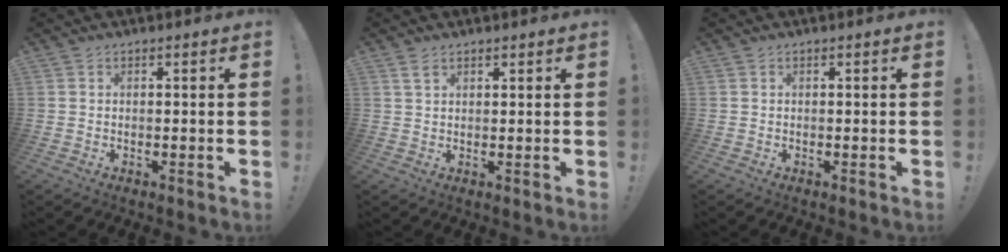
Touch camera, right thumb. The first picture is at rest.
{"total": 2.8, "force": [1.7, 1.4, 1.6], "torque": [-0.019, -0.005, 0.030]}
{"total": 0.0}